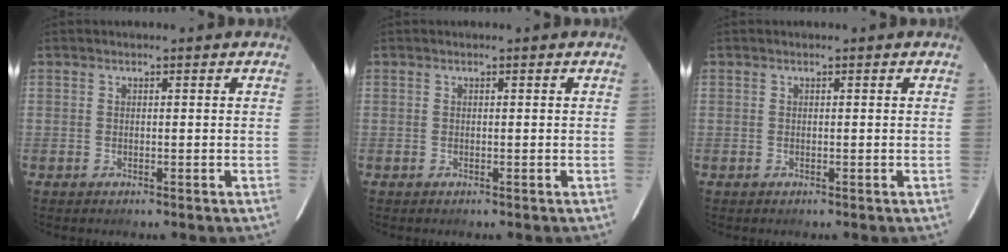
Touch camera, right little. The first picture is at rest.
{"total": 0.0}
{"total": 0.0}